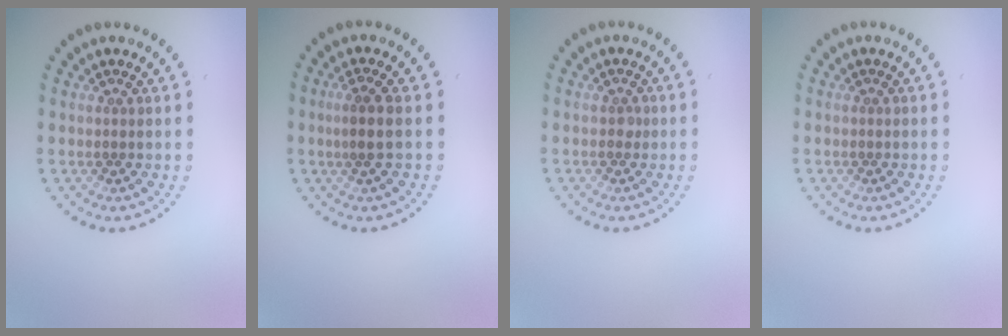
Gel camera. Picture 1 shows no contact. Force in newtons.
{"total": 1.6, "press": 1.2, "slide": 1.0}
{"total": 0.6, "press": 0.6, "slide": 0.3}
{"total": 0.0}